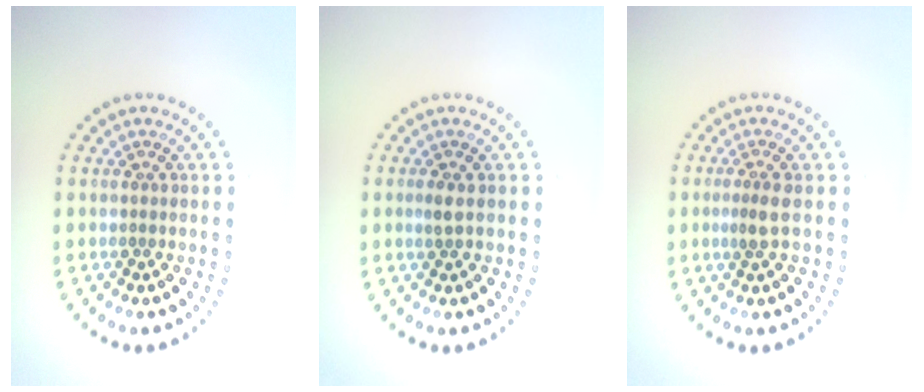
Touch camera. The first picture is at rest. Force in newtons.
{"total": 0.7, "press": 0.7, "slide": 0.1}
{"total": 1.6, "press": 1.3, "slide": 1.0}